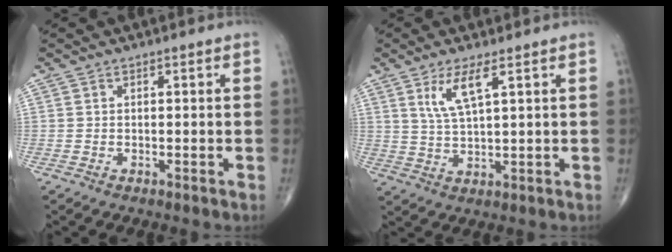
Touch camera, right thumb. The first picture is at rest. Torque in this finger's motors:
{"motor_torque": [0.04, 0.06, 0.47, 0.63, 0.13]}